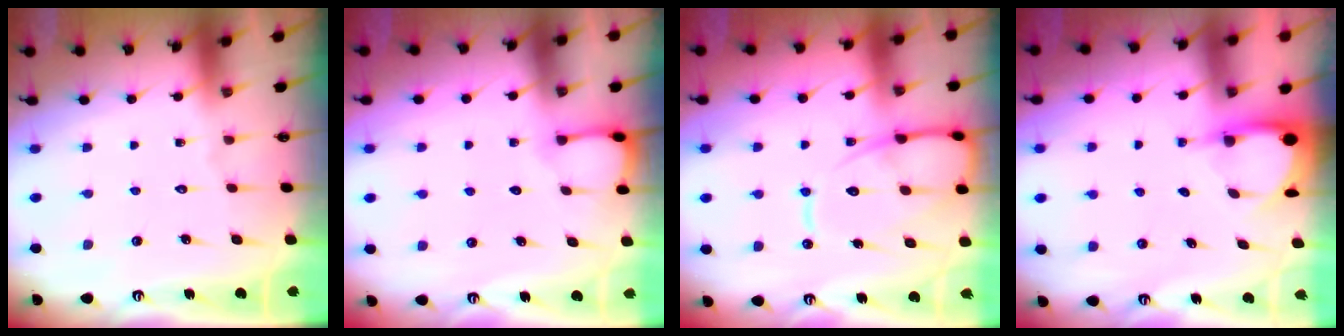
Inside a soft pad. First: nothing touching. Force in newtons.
{"total": 3.6, "press": 3.6, "slide": 0.3}
{"total": 12.5, "press": 12.4, "slide": 1.5}
{"total": 3.4, "press": 3.4, "slide": 0.1}